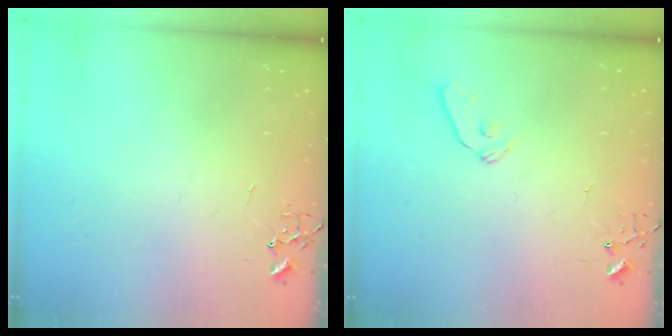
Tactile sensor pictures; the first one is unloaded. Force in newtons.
{"total": 8.7, "press": 8.7, "slide": 0.9}